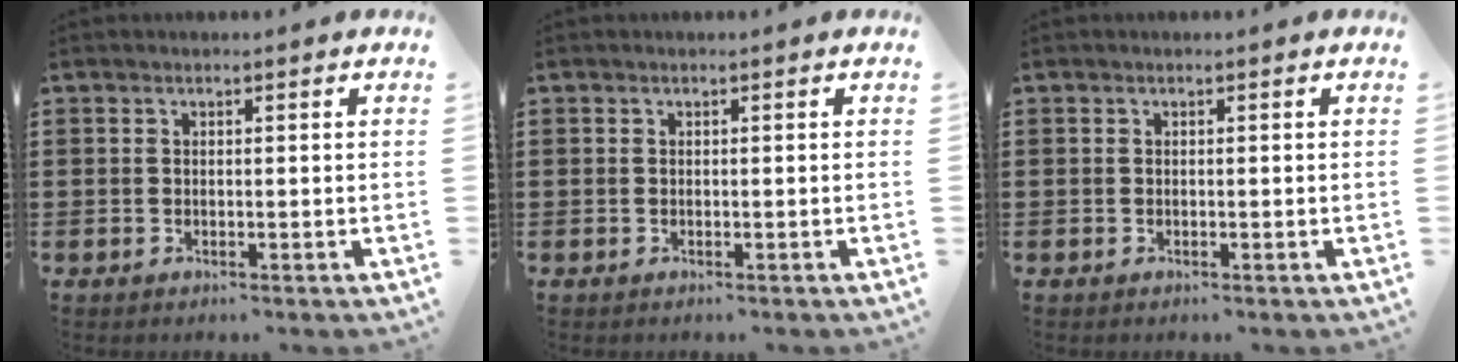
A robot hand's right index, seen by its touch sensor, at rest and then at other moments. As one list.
[{"total": 0.0}, {"total": 0.0}]